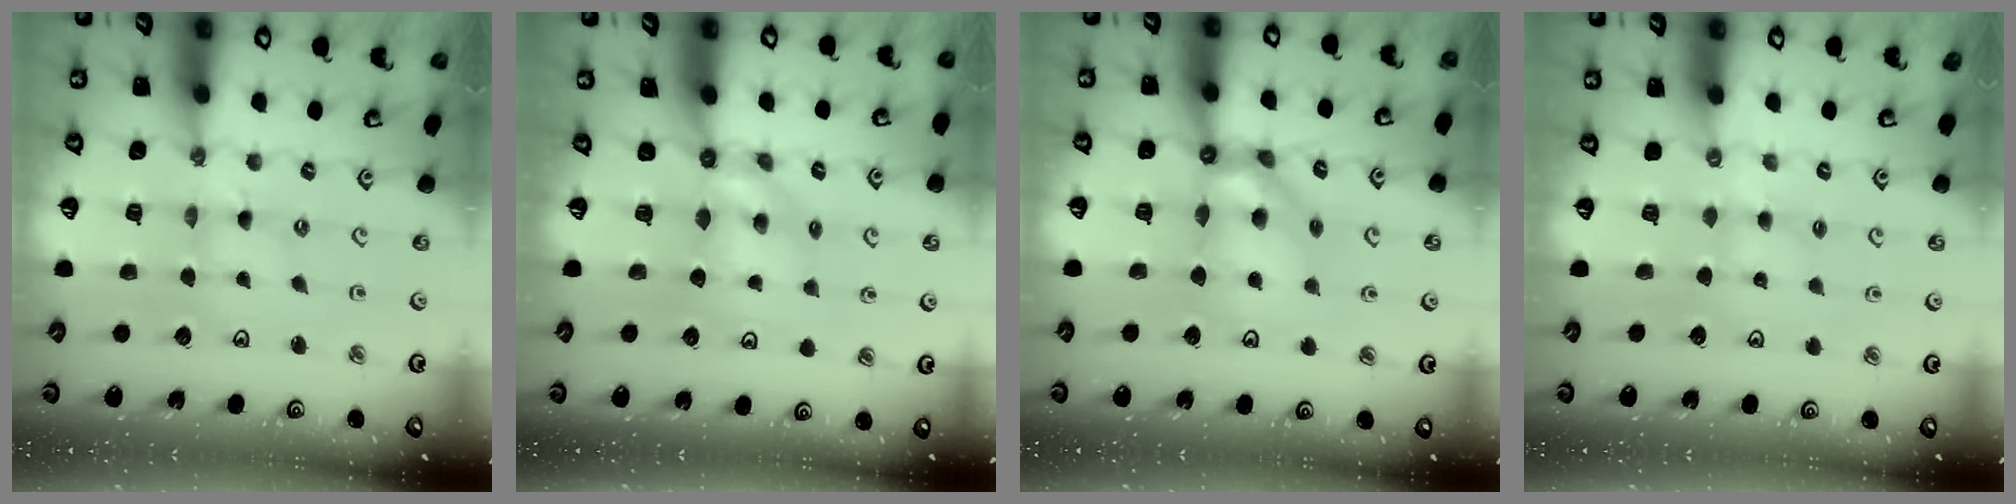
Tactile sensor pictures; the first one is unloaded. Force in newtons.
{"total": 5.6, "press": 5.6, "slide": 0.2}
{"total": 10.1, "press": 10.0, "slide": 1.6}
{"total": 2.4, "press": 2.4, "slide": 0.4}